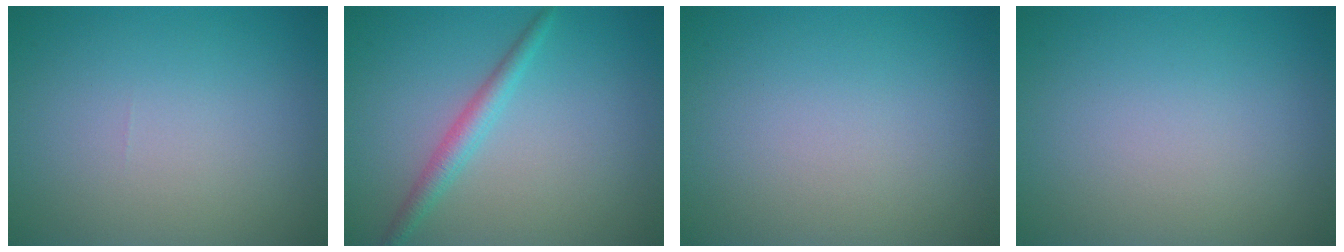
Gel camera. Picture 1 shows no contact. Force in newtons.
{"total": 2.1, "press": 2.1, "slide": 0.0}
{"total": 0.0}
{"total": 0.0}